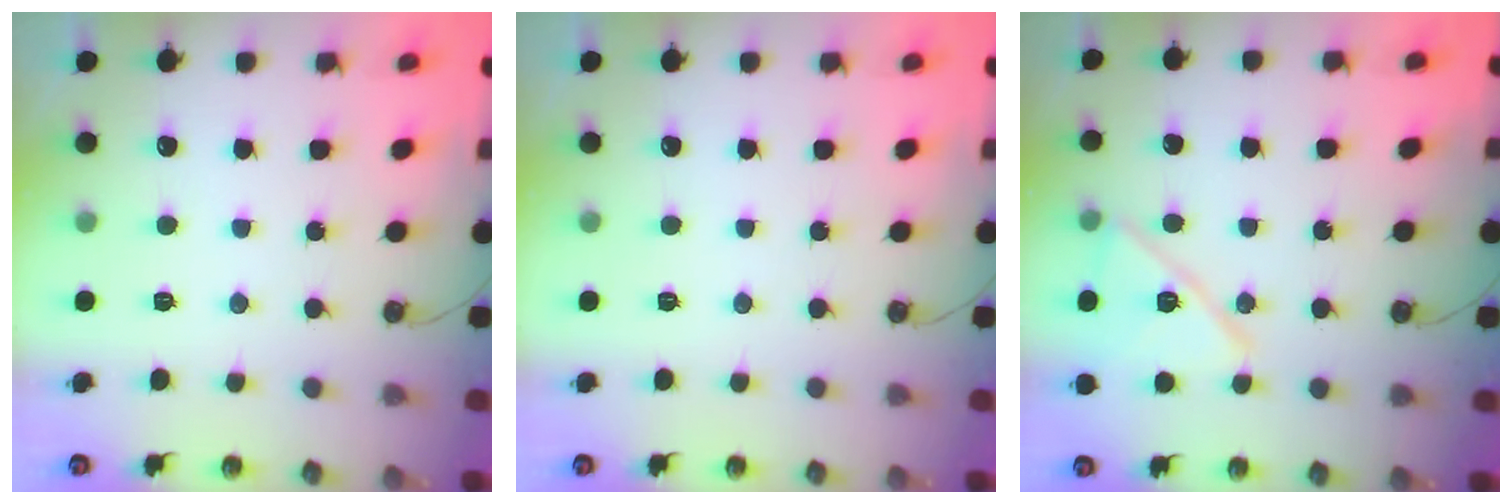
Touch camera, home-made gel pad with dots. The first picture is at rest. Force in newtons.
{"total": 0.0}
{"total": 15.1, "press": 14.9, "slide": 2.7}